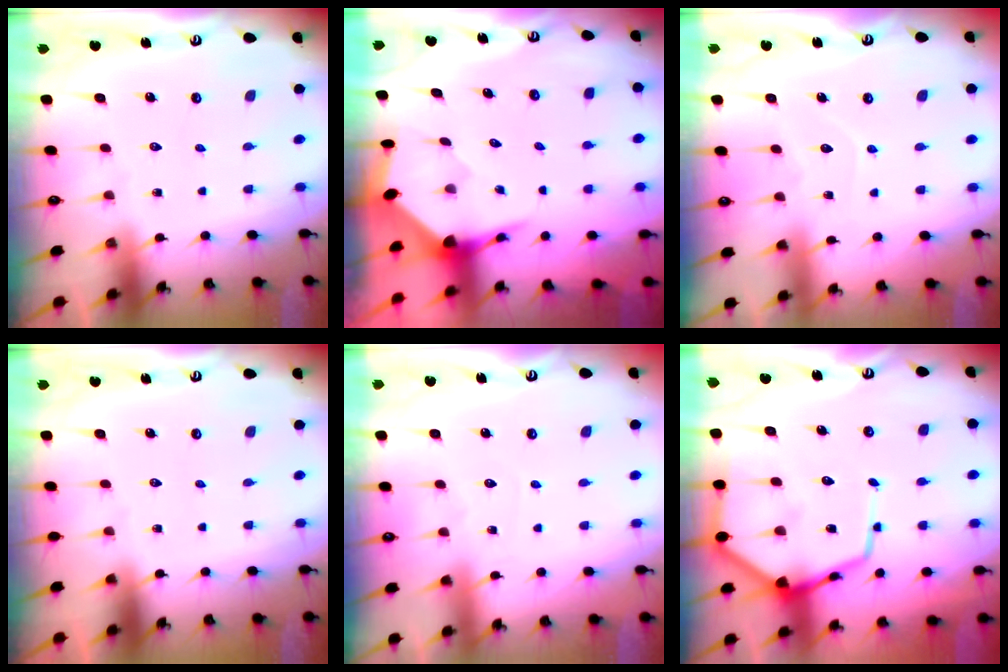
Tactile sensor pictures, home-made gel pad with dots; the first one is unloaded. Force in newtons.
{"total": 3.5, "press": 3.4, "slide": 0.5}
{"total": 4.5, "press": 4.5, "slide": 0.5}
{"total": 0.0}
{"total": 3.2, "press": 3.2, "slide": 0.4}
{"total": 13.0, "press": 13.0, "slide": 1.1}